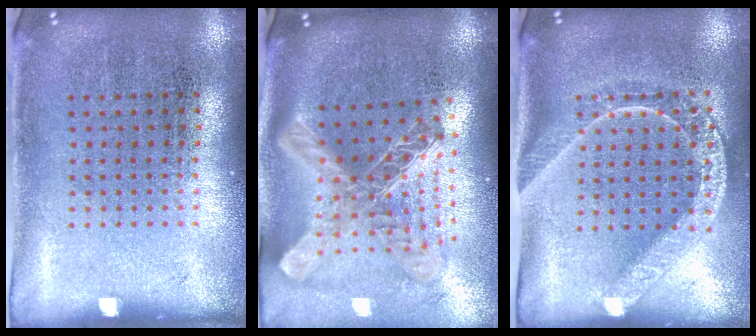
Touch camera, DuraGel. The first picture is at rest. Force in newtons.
{"total": 2.8, "press": 2.1, "slide": 1.9}
{"total": 2.1, "press": 1.7, "slide": 1.1}